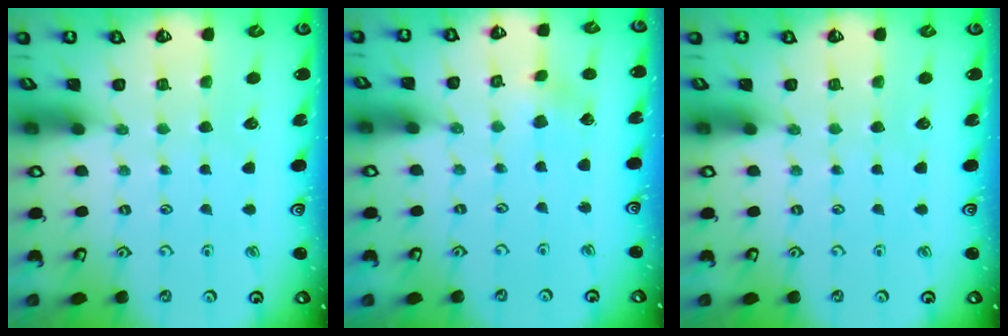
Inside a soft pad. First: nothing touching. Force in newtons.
{"total": 2.5, "press": 2.4, "slide": 0.2}
{"total": 0.0}